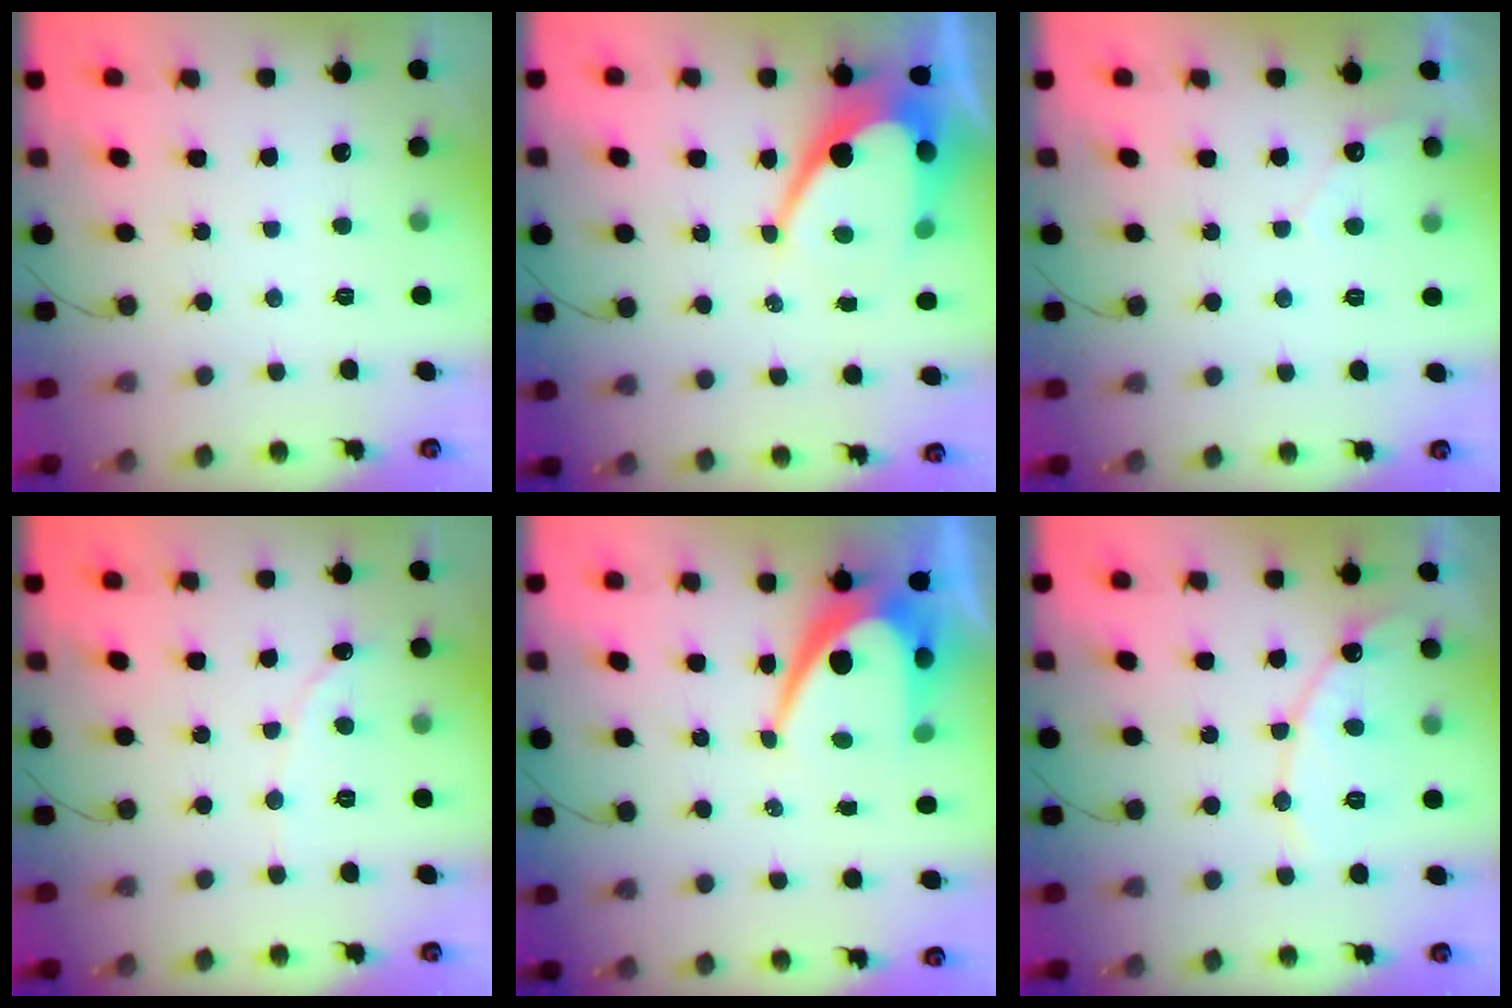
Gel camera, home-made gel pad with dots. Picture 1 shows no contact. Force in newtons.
{"total": 13.5, "press": 13.4, "slide": 0.9}
{"total": 3.4, "press": 3.4, "slide": 0.1}
{"total": 1.0, "press": 1.0, "slide": 0.1}
{"total": 11.5, "press": 11.4, "slide": 0.9}
{"total": 11.8, "press": 11.7, "slide": 1.1}